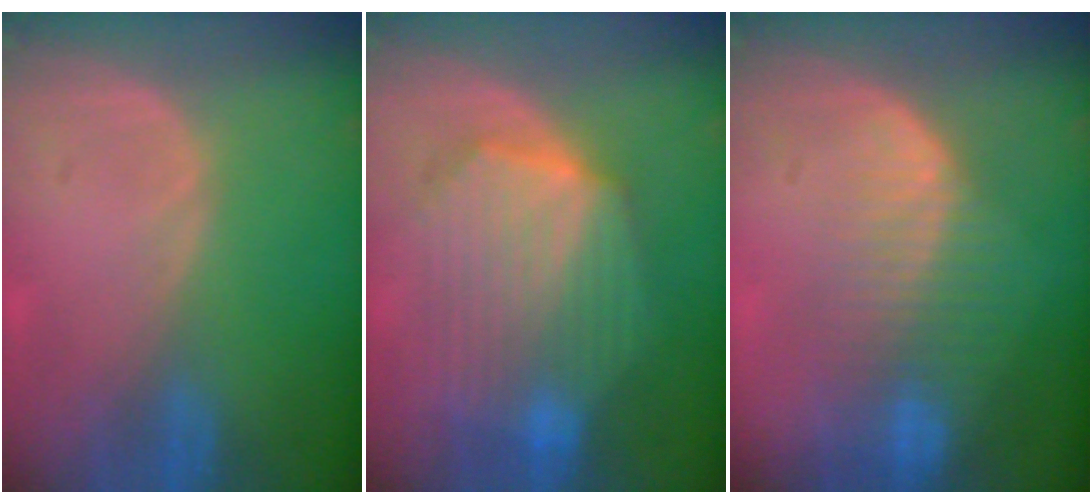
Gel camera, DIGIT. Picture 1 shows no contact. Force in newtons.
{"total": 10.8, "press": 10.8, "slide": 0.7}
{"total": 8.4, "press": 7.1, "slide": 4.4}